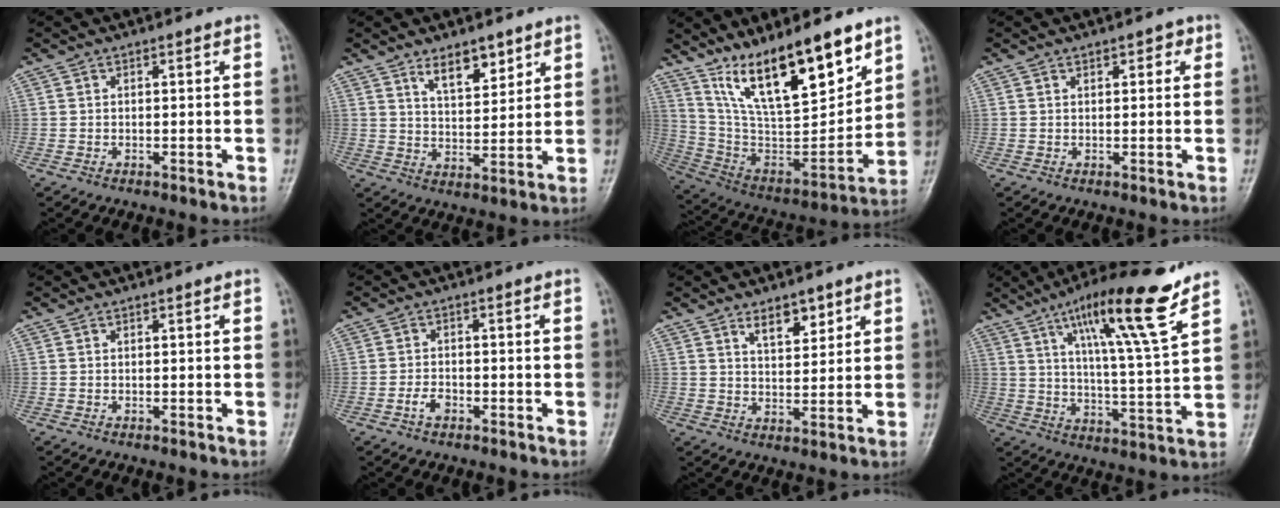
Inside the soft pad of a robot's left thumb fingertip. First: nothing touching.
{"total": 7.2, "force": [4.8, 3.1, 4.4], "torque": [-0.047, -0.037, 0.083]}
{"total": 21.3, "force": [14.2, 6.6, 14.4], "torque": [-0.198, -0.077, 0.265]}
{"total": 2.3, "force": [1.2, 1.2, 1.5], "torque": [-0.007, -0.002, 0.014]}
{"total": 0.0}
{"total": 2.4, "force": [-1.3, 1.4, 1.5], "torque": [-0.028, 0.010, -0.024]}
{"total": 5.9, "force": [3.8, 2.7, 3.6], "torque": [-0.035, -0.029, 0.064]}
{"total": 16.9, "force": [10.4, 1.4, 13.3], "torque": [-0.211, -0.052, 0.169]}